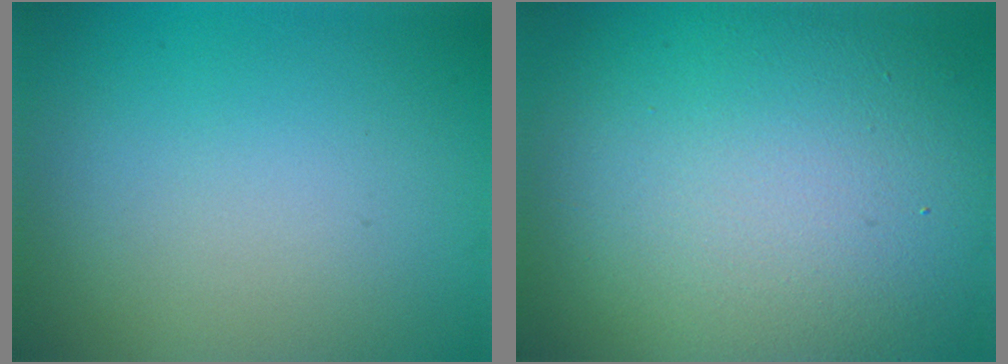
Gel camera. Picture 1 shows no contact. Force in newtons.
{"total": 15.5, "press": 15.5, "slide": 1.2}